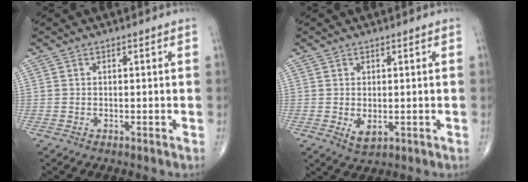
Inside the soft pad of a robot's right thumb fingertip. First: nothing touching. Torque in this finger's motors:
{"motor_torque": [-0.26, 0.21, 0.21, 0.21, 0.00]}